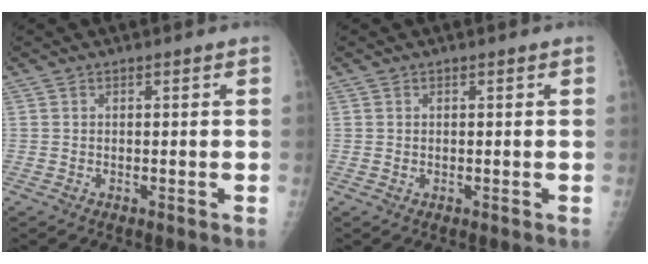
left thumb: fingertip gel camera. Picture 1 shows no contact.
{"total": 0.0}